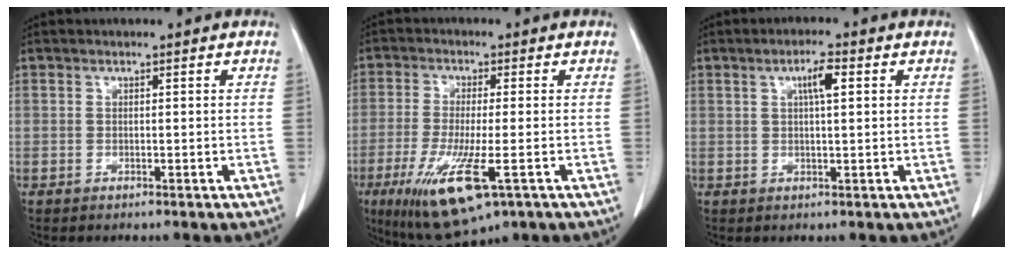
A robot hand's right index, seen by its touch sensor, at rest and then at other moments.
{"total": 12.3, "force": [-5.4, 2.4, 10.8], "torque": [-0.205, -0.038, -0.086]}
{"total": 3.5, "force": [1.2, 0.5, 3.3], "torque": [-0.058, 0.003, 0.019]}